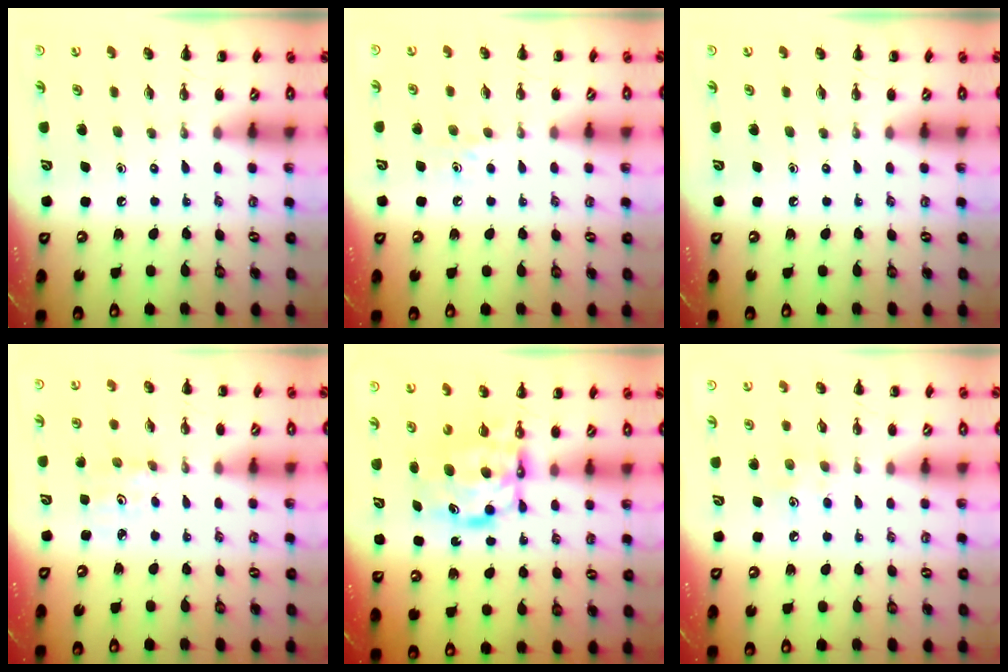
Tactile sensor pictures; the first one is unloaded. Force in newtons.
{"total": 3.4, "press": 3.2, "slide": 1.3}
{"total": 0.0}
{"total": 1.2, "press": 1.2, "slide": 0.3}
{"total": 7.4, "press": 7.3, "slide": 1.4}
{"total": 4.8, "press": 4.6, "slide": 1.3}